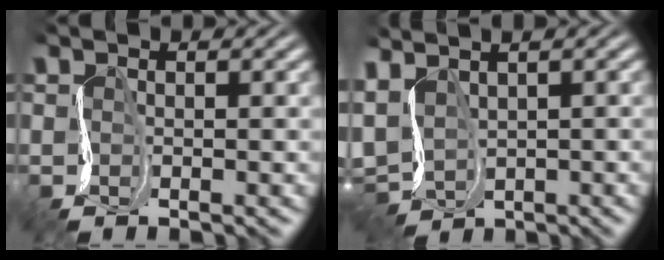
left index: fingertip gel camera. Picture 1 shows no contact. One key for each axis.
{"total": 4.1, "fx": 1.0, "fy": 3.0, "fz": 2.6, "tx": -0.066, "ty": 0.002, "tz": 0.033}